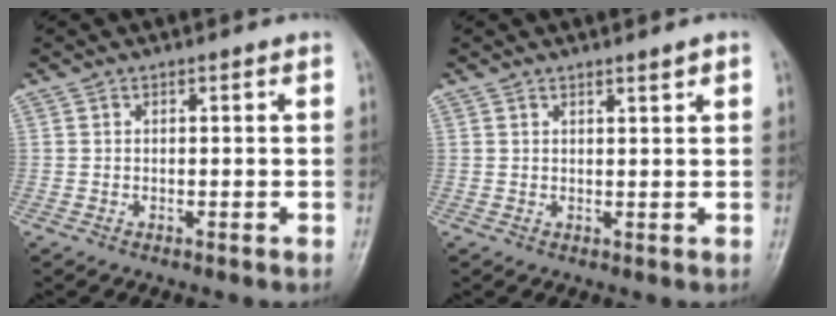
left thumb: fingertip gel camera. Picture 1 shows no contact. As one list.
[{"total": 1.4, "force": [1.0, 0.1, 0.9], "torque": [-0.011, -0.008, 0.017]}]